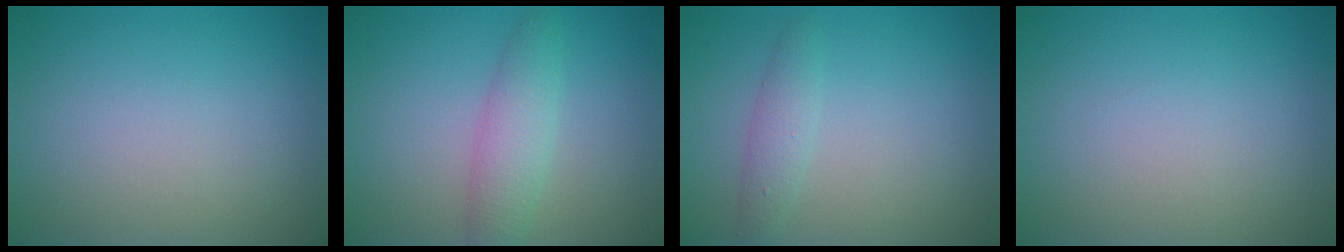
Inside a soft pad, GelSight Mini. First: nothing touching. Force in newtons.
{"total": 3.1, "press": 3.1, "slide": 0.1}
{"total": 1.7, "press": 1.7, "slide": 0.1}
{"total": 0.0}